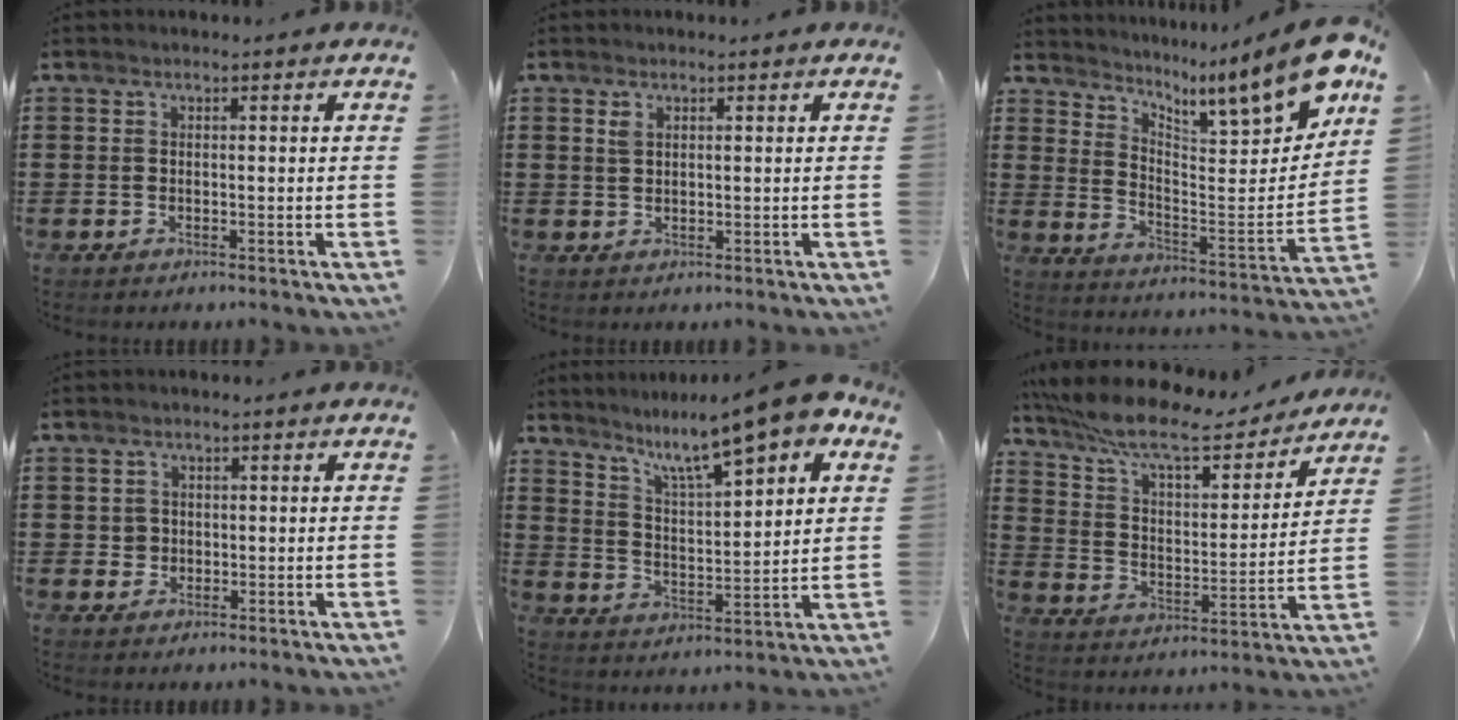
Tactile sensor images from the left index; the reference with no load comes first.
{"total": 1.4, "force": [0.7, 0.6, 1.1], "torque": [-0.025, 0.002, 0.013]}
{"total": 10.1, "force": [8.4, 1.0, 5.6], "torque": [-0.082, -0.084, 0.127]}
{"total": 1.7, "force": [0.2, 1.7, 0.3], "torque": [-0.014, 0.009, 0.001]}
{"total": 10.2, "force": [7.9, 1.4, 6.3], "torque": [-0.126, -0.048, 0.126]}
{"total": 10.7, "force": [9.1, 1.9, 5.2], "torque": [-0.130, -0.055, 0.154]}